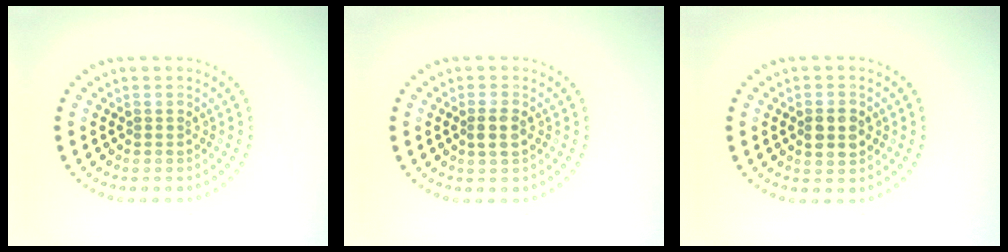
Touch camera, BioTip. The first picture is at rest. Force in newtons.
{"total": 1.8, "press": 1.7, "slide": 0.6}
{"total": 2.9, "press": 2.9, "slide": 0.1}